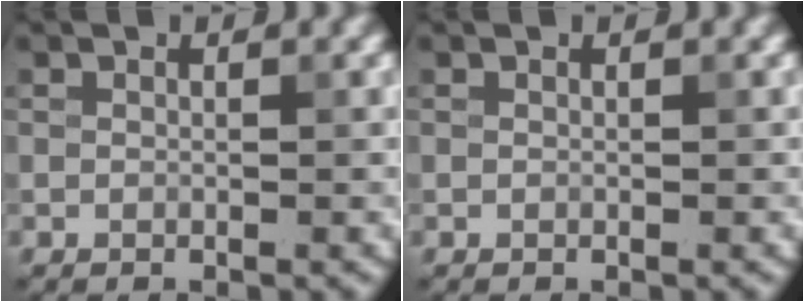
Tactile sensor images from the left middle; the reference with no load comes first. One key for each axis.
{"total": 0.0}